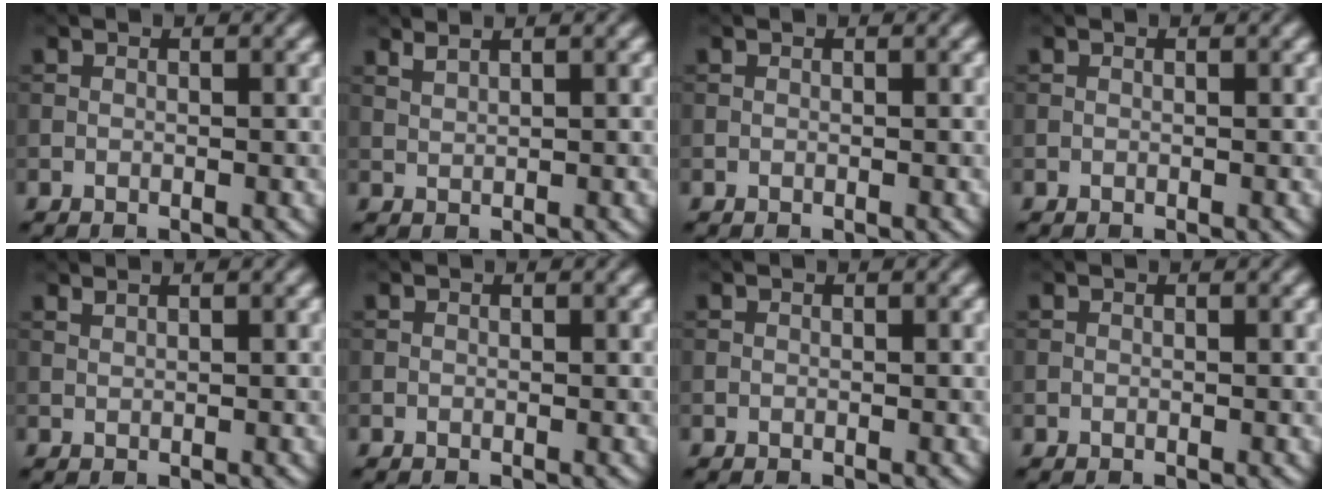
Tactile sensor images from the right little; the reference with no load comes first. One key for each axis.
{"total": 1.5, "fx": 1.2, "fy": 0.3, "fz": 0.7, "tx": -0.012, "ty": 0.000, "tz": 0.022}
{"total": 0.0}
{"total": 0.0}
{"total": 0.7, "fx": 0.7, "fy": 0.1, "fz": 0.3, "tx": -0.007, "ty": 0.000, "tz": 0.013}
{"total": 0.0}
{"total": 0.0}
{"total": 0.0}